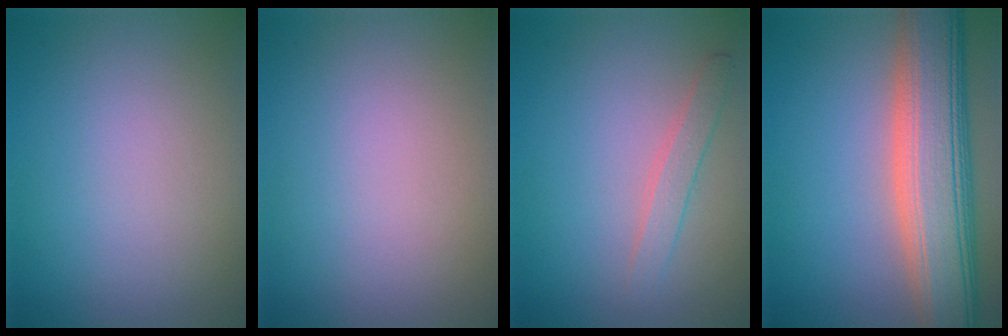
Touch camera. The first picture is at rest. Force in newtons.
{"total": 0.0}
{"total": 1.7, "press": 1.7, "slide": 0.1}
{"total": 10.2, "press": 10.2, "slide": 1.1}